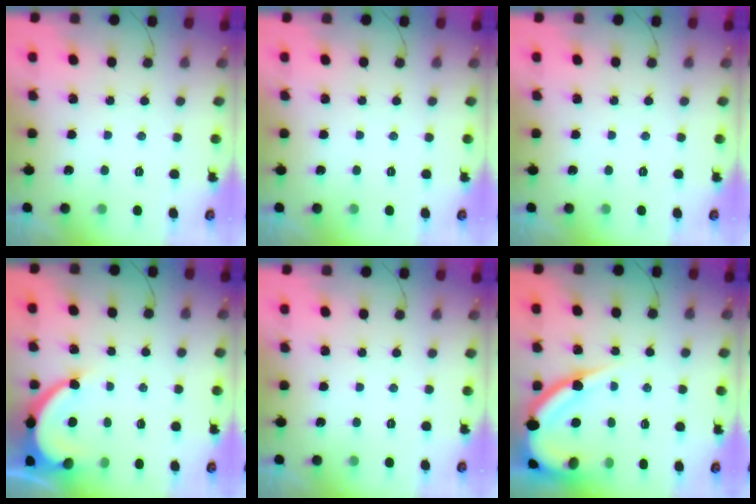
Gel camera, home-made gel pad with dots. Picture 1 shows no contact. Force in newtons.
{"total": 0.0}
{"total": 0.0}
{"total": 9.0, "press": 8.9, "slide": 0.7}
{"total": 0.0}
{"total": 12.9, "press": 12.8, "slide": 1.3}